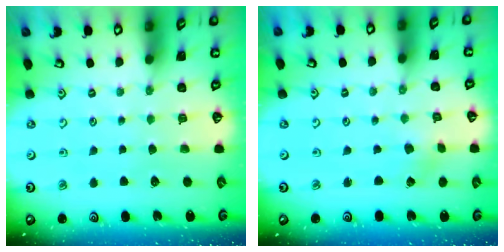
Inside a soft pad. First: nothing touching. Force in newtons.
{"total": 0.0}